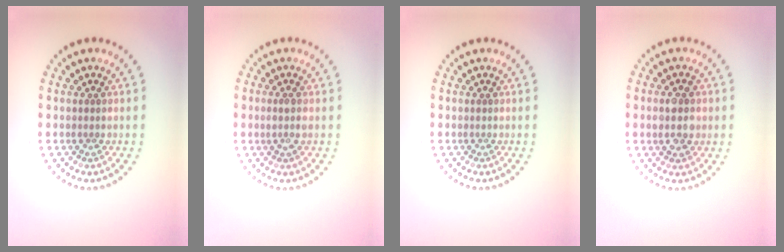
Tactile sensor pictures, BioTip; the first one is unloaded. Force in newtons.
{"total": 1.1, "press": 1.0, "slide": 0.5}
{"total": 0.0}
{"total": 2.7, "press": 2.7, "slide": 0.1}